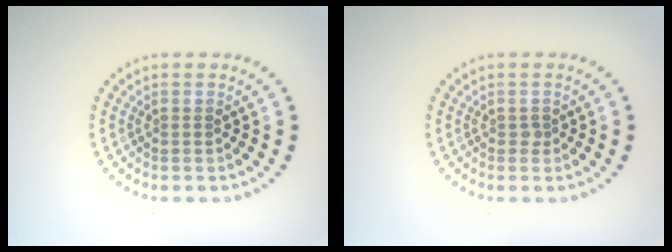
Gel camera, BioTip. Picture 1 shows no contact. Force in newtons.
{"total": 0.5, "press": 0.4, "slide": 0.4}